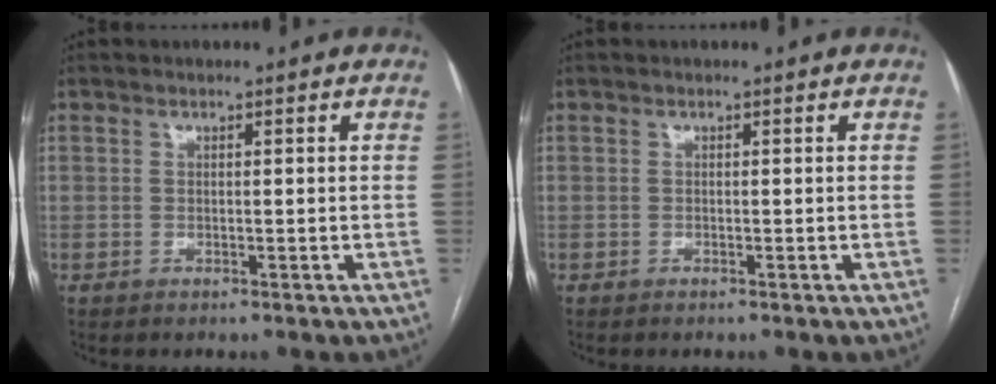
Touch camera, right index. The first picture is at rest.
{"total": 0.0}